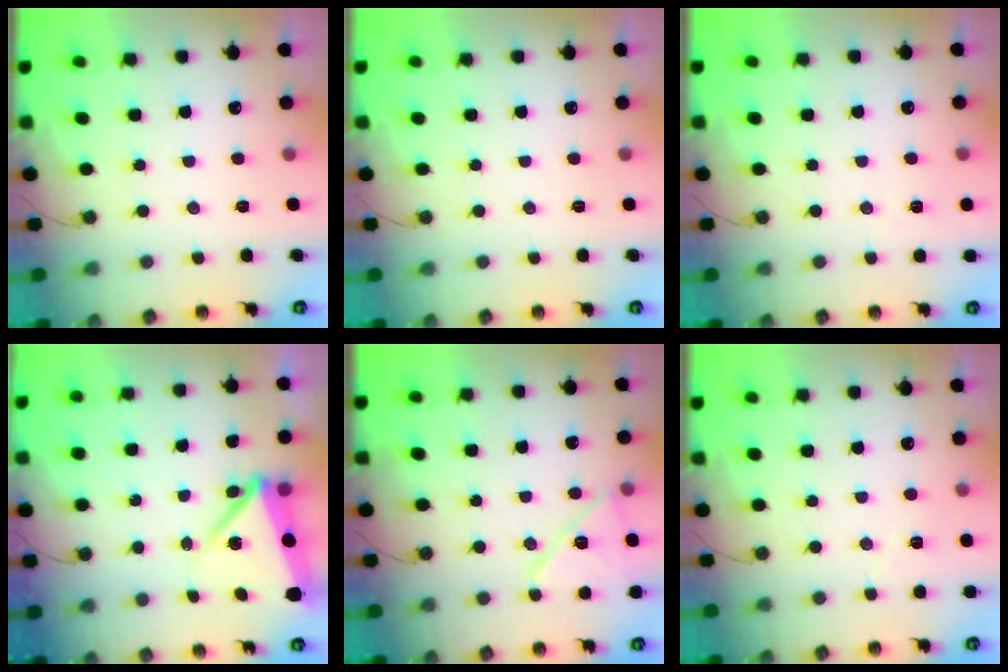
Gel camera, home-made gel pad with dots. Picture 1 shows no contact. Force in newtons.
{"total": 0.0}
{"total": 10.4, "press": 2.6, "slide": 10.0}
{"total": 8.4, "press": 8.1, "slide": 2.0}
{"total": 13.3, "press": 13.3, "slide": 0.2}
{"total": 3.8, "press": 3.1, "slide": 2.1}